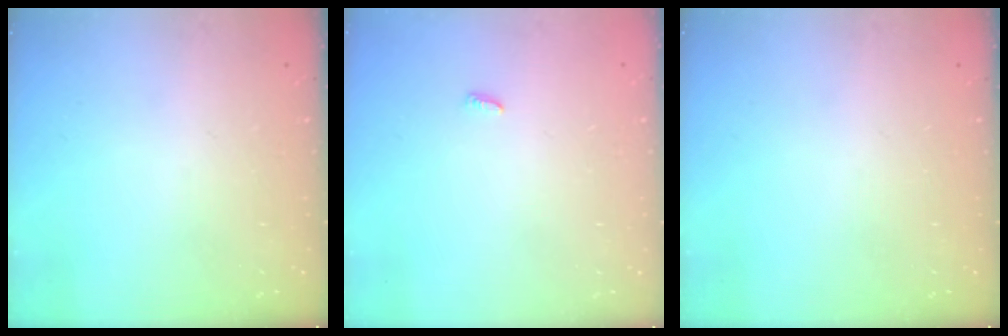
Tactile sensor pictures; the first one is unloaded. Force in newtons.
{"total": 2.4, "press": 2.4, "slide": 0.2}
{"total": 0.0}